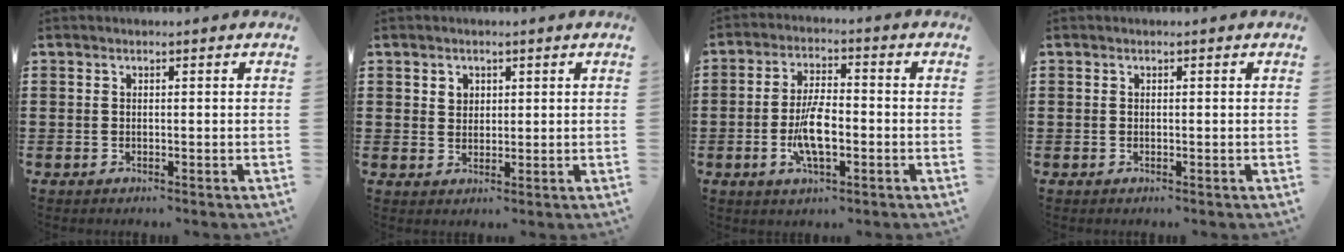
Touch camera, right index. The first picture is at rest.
{"total": 1.9, "force": [1.0, 1.5, 0.5], "torque": [-0.014, 0.007, 0.019]}
{"total": 7.9, "force": [-1.9, 3.0, 7.0], "torque": [-0.144, -0.004, -0.037]}
{"total": 0.0}